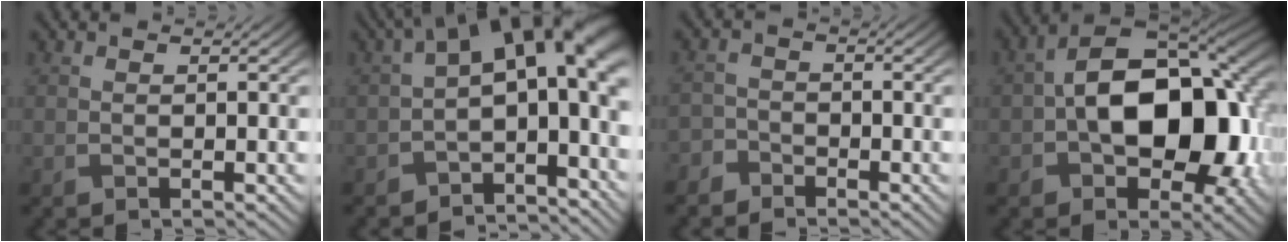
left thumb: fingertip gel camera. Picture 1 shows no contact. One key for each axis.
{"total": 14.4, "fx": 0.9, "fy": 7.5, "fz": 12.2, "tx": -0.180, "ty": -0.012, "tz": 0.019}
{"total": 2.5, "fx": -2.1, "fy": 1.3, "fz": 0.1, "tx": 0.000, "ty": 0.003, "tz": -0.051}
{"total": 16.4, "fx": -0.7, "fy": 10.4, "fz": 12.6, "tx": -0.196, "ty": -0.001, "tz": -0.006}